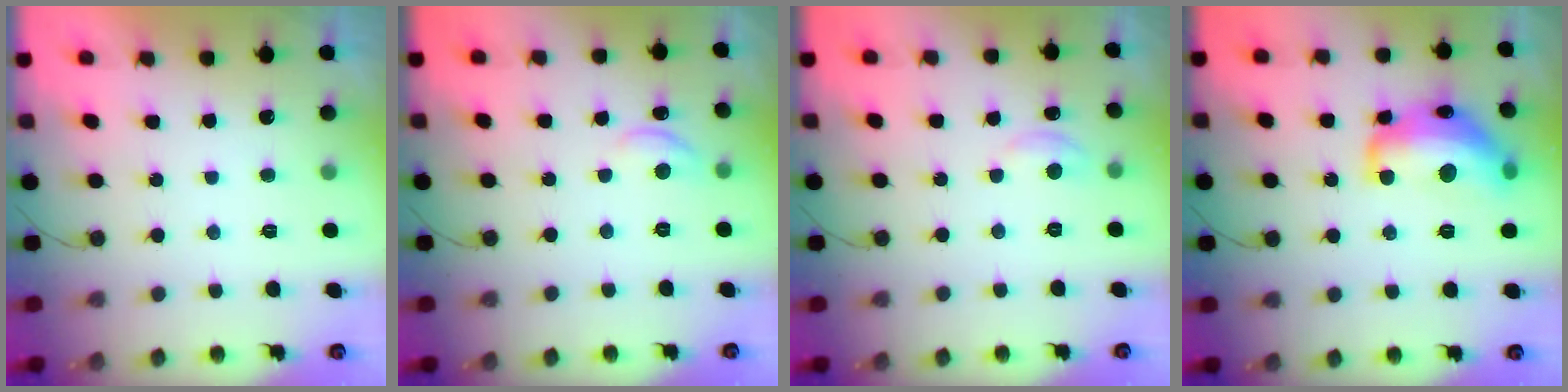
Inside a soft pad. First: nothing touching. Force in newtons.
{"total": 7.0, "press": 7.0, "slide": 0.7}
{"total": 3.8, "press": 3.8, "slide": 0.4}
{"total": 18.0, "press": 17.9, "slide": 1.0}